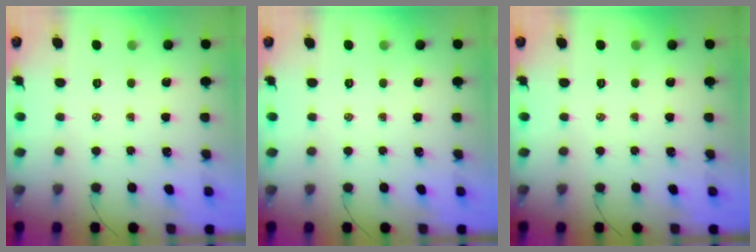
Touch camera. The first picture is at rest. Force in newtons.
{"total": 0.0}
{"total": 0.0}